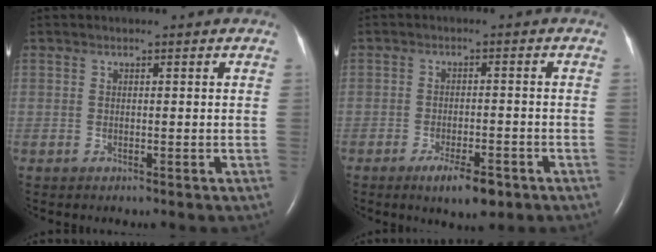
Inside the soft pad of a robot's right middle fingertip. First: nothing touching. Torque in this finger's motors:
{"motor_torque": [0.77, -0.83, 0.11, 0.03]}